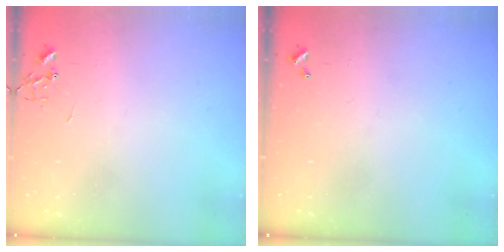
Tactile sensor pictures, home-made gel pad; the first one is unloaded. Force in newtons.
{"total": 0.0}